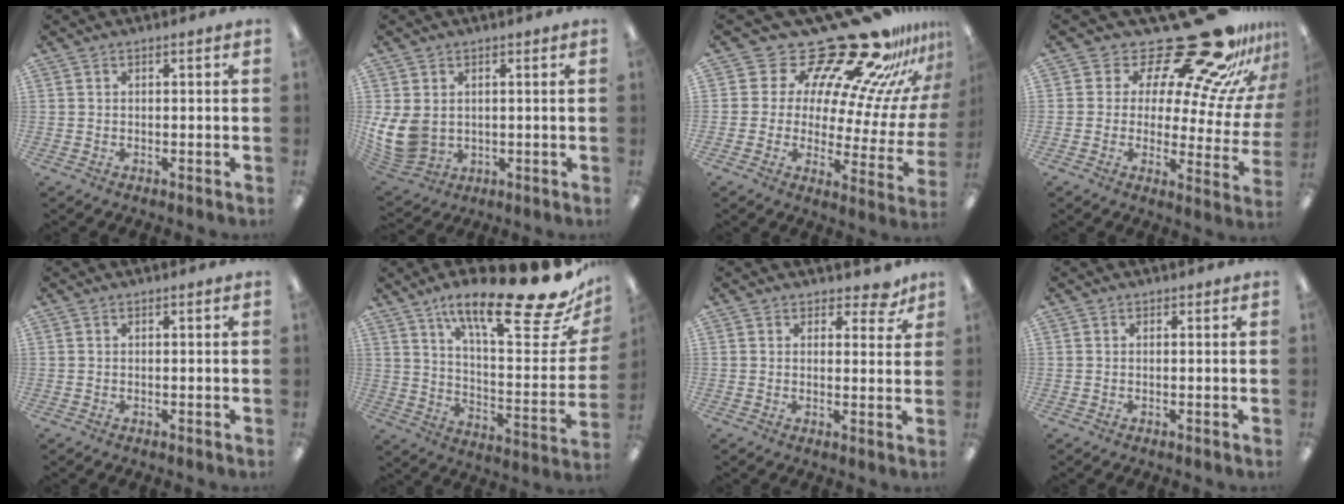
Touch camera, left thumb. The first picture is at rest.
{"total": 10.6, "force": [1.0, 8.8, 5.8], "torque": [-0.130, -0.001, 0.023]}
{"total": 23.4, "force": [19.5, 8.9, 9.4], "torque": [-0.123, -0.173, 0.331]}
{"total": 24.2, "force": [19.2, 7.9, 12.5], "torque": [-0.151, -0.158, 0.315]}
{"total": 0.0}
{"total": 23.5, "force": [16.4, 4.5, 16.2], "torque": [-0.245, -0.113, 0.258]}
{"total": 4.9, "force": [3.5, 2.6, 2.2], "torque": [-0.018, -0.018, 0.060]}
{"total": 0.0}